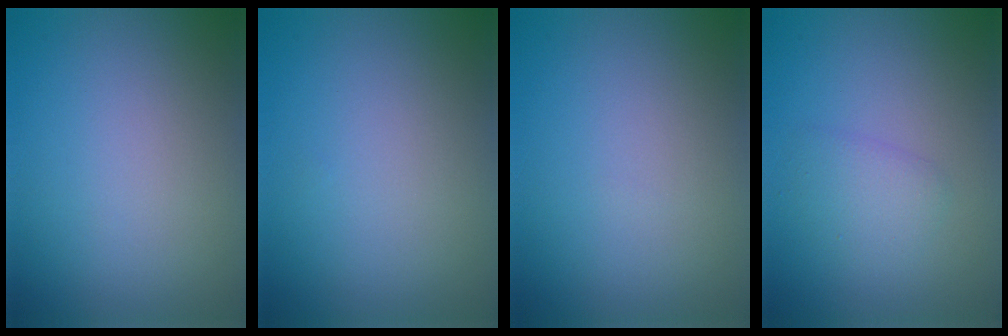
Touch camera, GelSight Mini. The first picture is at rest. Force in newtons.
{"total": 0.0}
{"total": 0.0}
{"total": 1.8, "press": 1.8, "slide": 0.1}